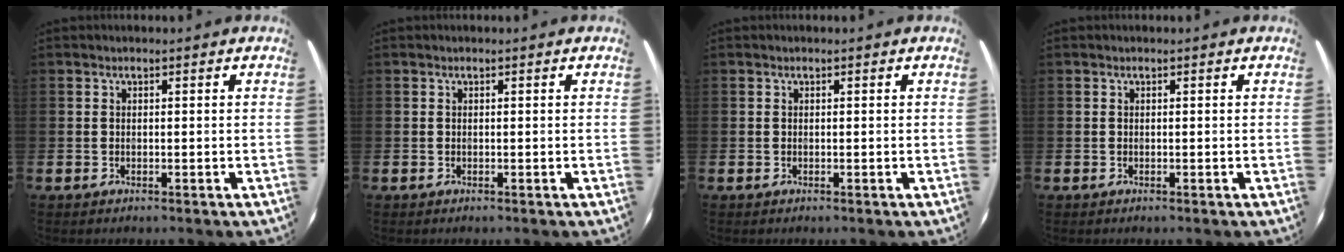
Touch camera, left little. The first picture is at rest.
{"total": 0.0}
{"total": 0.0}
{"total": 0.0}